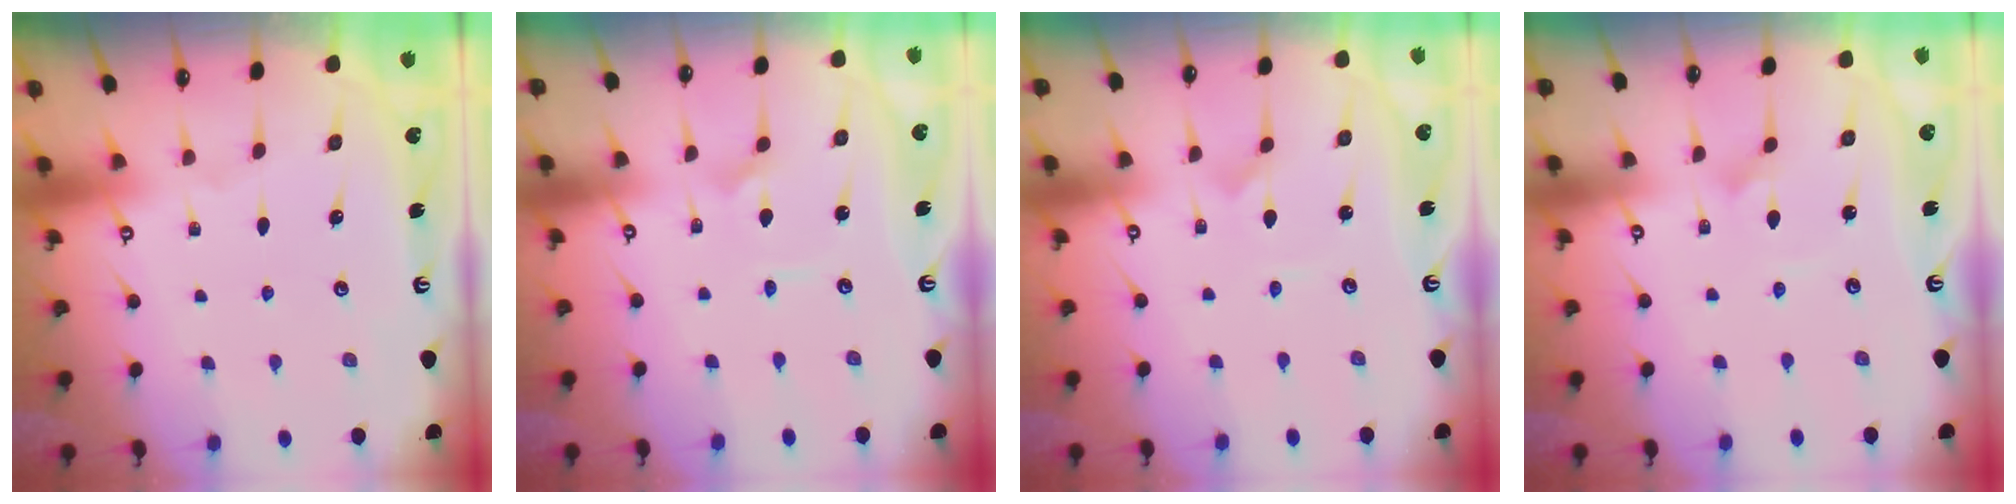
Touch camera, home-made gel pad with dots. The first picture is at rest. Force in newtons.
{"total": 1.7, "press": 1.7, "slide": 0.3}
{"total": 0.0}
{"total": 1.0, "press": 1.0, "slide": 0.0}